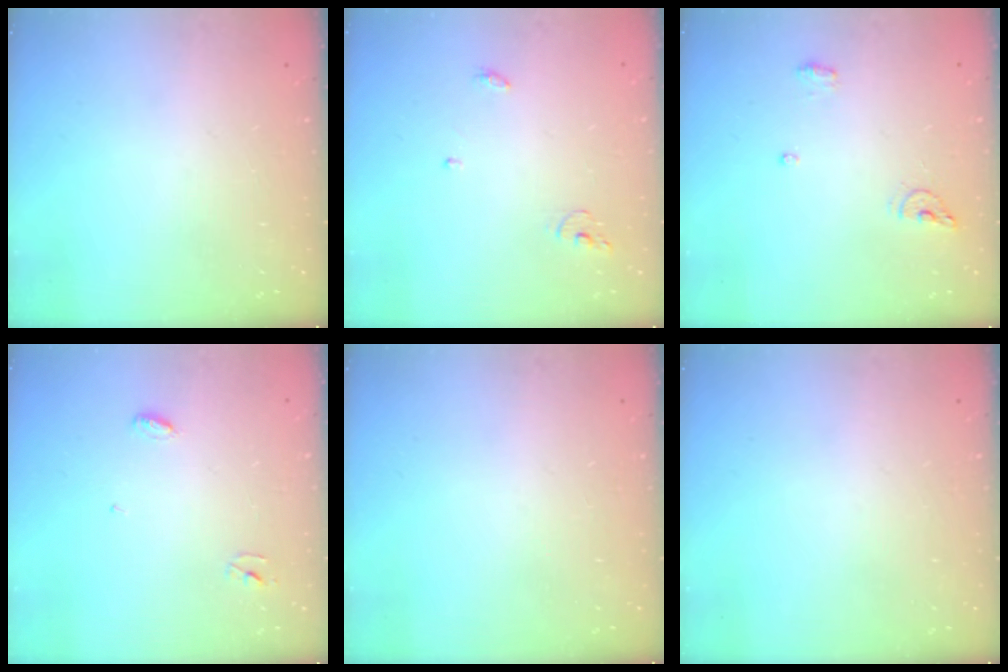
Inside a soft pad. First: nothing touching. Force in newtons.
{"total": 3.9, "press": 3.9, "slide": 0.2}
{"total": 6.2, "press": 6.0, "slide": 1.4}
{"total": 3.4, "press": 3.4, "slide": 0.3}
{"total": 0.0}
{"total": 0.0}